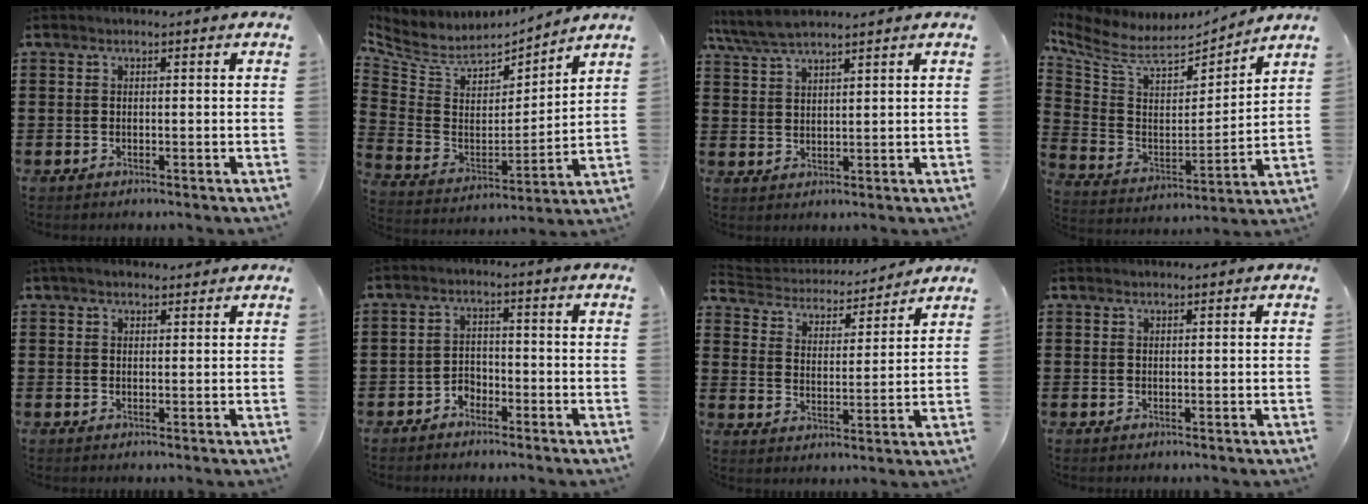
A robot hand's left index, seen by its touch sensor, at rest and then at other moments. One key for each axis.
{"total": 6.3, "fx": 5.1, "fy": 3.2, "fz": 1.7, "tx": -0.067, "ty": -0.038, "tz": 0.088}
{"total": 4.4, "fx": 3.8, "fy": 0.6, "fz": 2.1, "tx": -0.052, "ty": -0.005, "tz": 0.071}
{"total": 8.7, "fx": 7.2, "fy": 3.0, "fz": 3.7, "tx": -0.109, "ty": -0.049, "tz": 0.124}
{"total": 2.3, "fx": 2.0, "fy": 0.9, "fz": 0.9, "tx": -0.022, "ty": 0.006, "tz": 0.038}
{"total": 2.5, "fx": -2.3, "fy": 1.0, "fz": 0.1, "tx": -0.011, "ty": 0.002, "tz": -0.051}
{"total": 3.7, "fx": 3.7, "fy": 0.5, "fz": 0.1, "tx": -0.028, "ty": -0.031, "tz": 0.058}
{"total": 0.5, "fx": 0.5, "fy": 0.0, "fz": 0.1, "tx": -0.003, "ty": 0.000, "tz": 0.011}